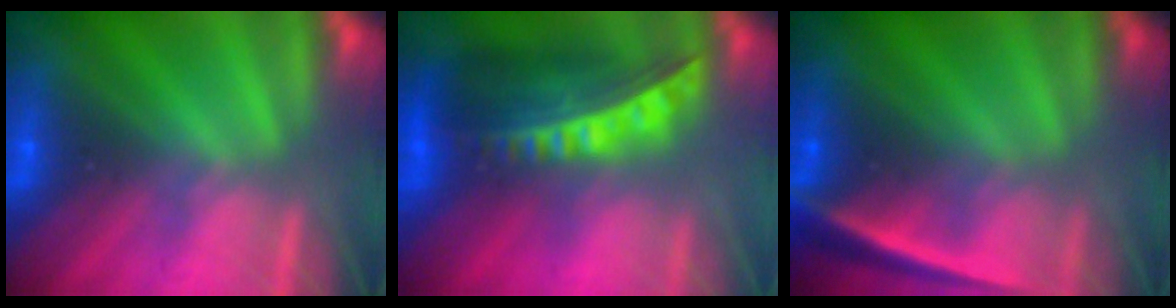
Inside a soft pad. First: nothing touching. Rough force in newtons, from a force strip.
{"total": 8.9}
{"total": 2.4}